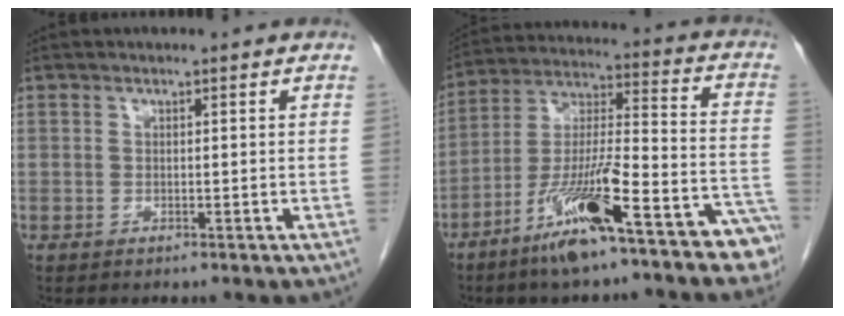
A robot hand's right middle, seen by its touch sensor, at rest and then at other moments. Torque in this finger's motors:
{"motor_torque": [1.13, -1.01, 0.73, 0.21]}